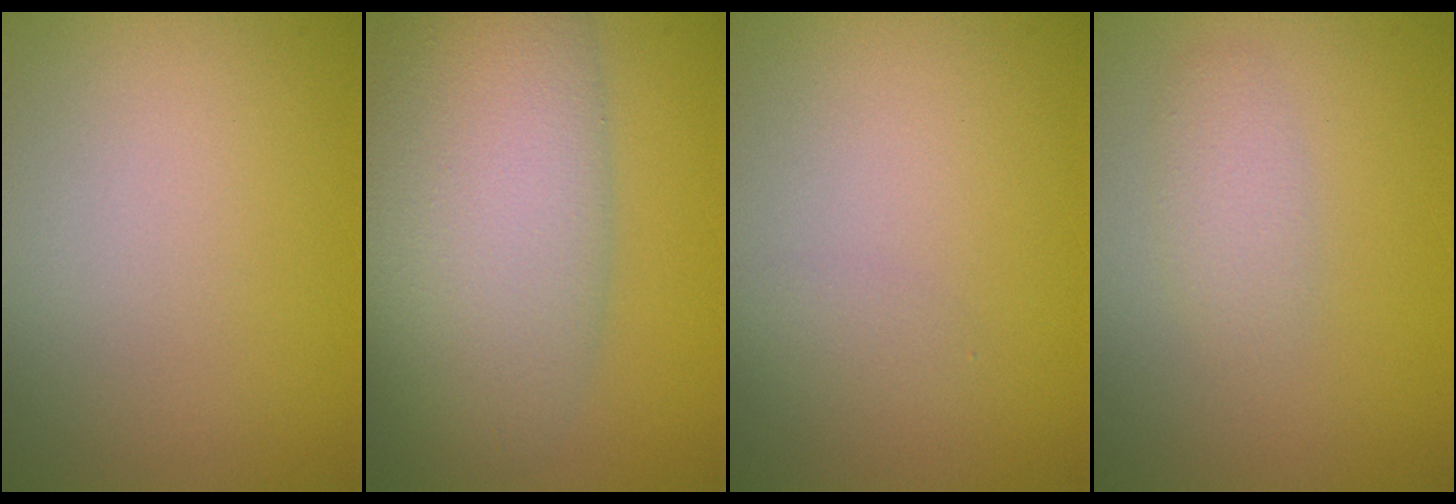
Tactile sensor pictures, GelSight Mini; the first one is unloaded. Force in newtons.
{"total": 10.7, "press": 10.6, "slide": 0.4}
{"total": 0.8, "press": 0.8, "slide": 0.0}
{"total": 1.7, "press": 1.7, "slide": 0.1}